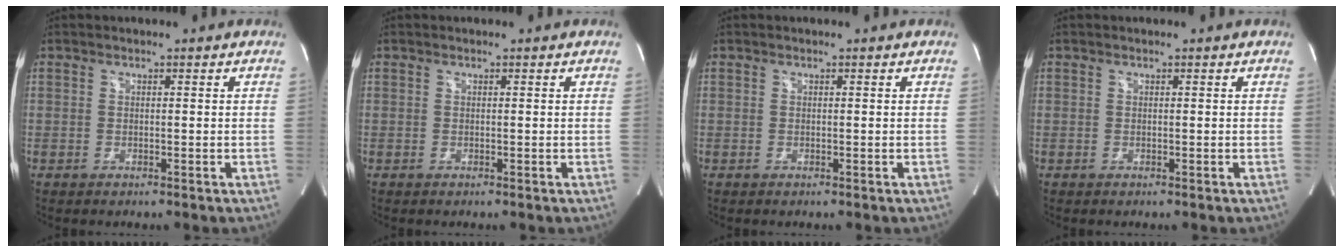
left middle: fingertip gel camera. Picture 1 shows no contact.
{"total": 0.0}
{"total": 0.0}
{"total": 0.0}